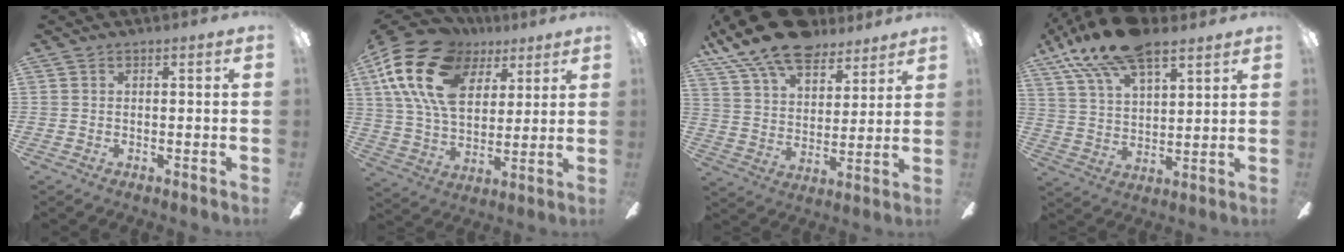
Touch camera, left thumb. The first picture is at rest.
{"total": 21.9, "force": [10.0, 14.2, 13.4], "torque": [-0.276, -0.028, 0.177]}
{"total": 16.4, "force": [12.6, 7.1, 7.8], "torque": [-0.152, -0.070, 0.226]}
{"total": 16.5, "force": [11.6, 6.5, 9.8], "torque": [-0.189, -0.046, 0.206]}